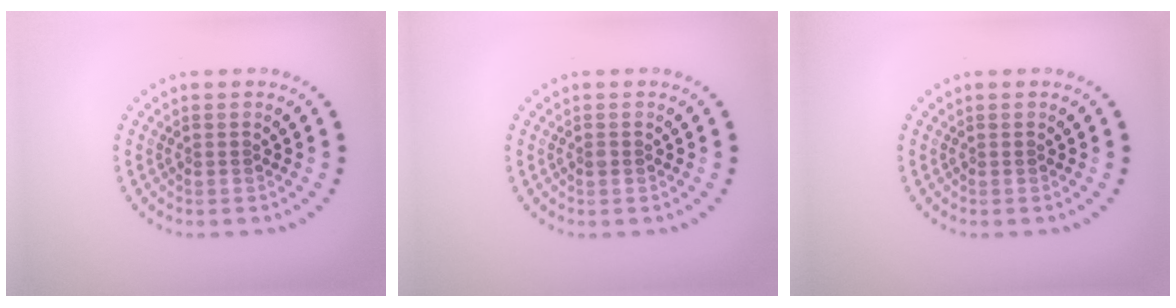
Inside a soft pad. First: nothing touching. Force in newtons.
{"total": 0.5, "press": 0.5, "slide": 0.1}
{"total": 0.0}